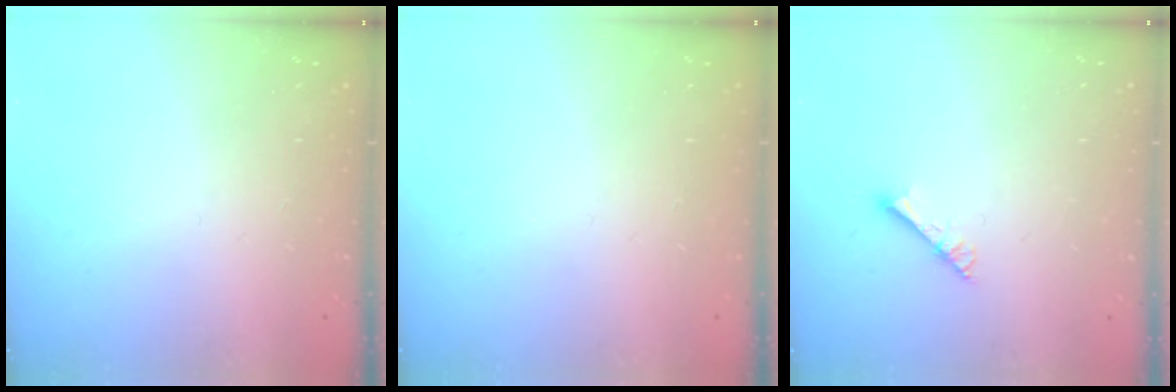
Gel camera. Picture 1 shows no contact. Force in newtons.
{"total": 0.0}
{"total": 2.9, "press": 2.9, "slide": 0.3}